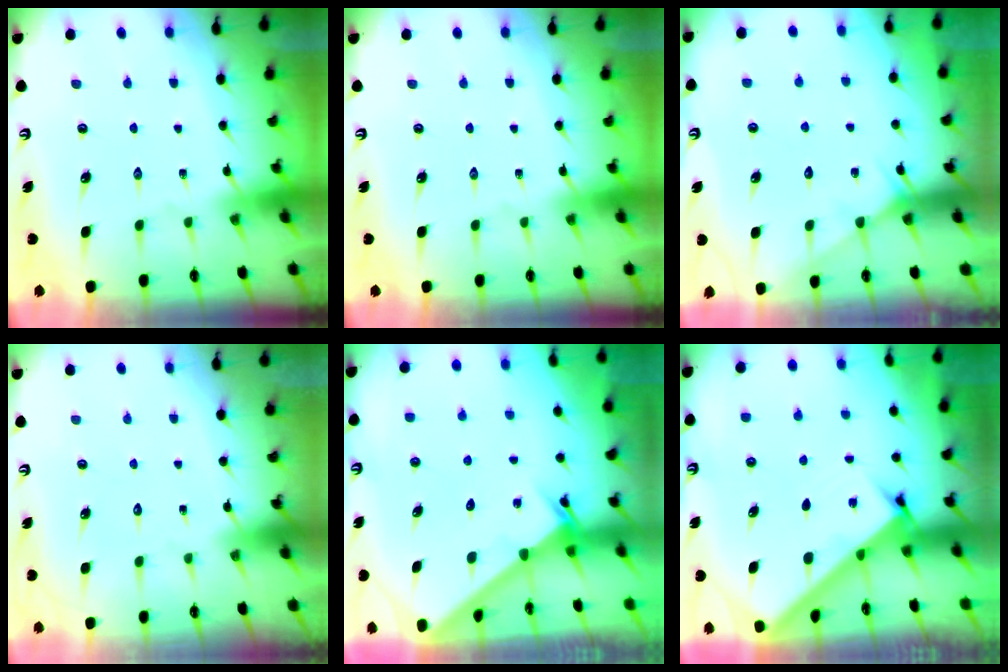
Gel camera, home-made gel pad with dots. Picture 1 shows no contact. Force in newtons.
{"total": 0.0}
{"total": 4.8, "press": 4.8, "slide": 0.5}
{"total": 1.6, "press": 1.6, "slide": 0.1}
{"total": 2.3, "press": 2.3, "slide": 0.2}
{"total": 3.2, "press": 3.1, "slide": 0.4}